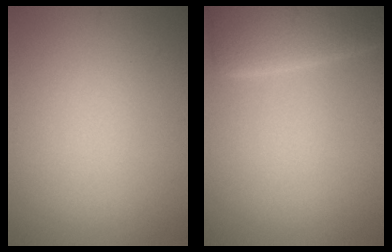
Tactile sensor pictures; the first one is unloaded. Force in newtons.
{"total": 5.8, "press": 5.8, "slide": 0.1}